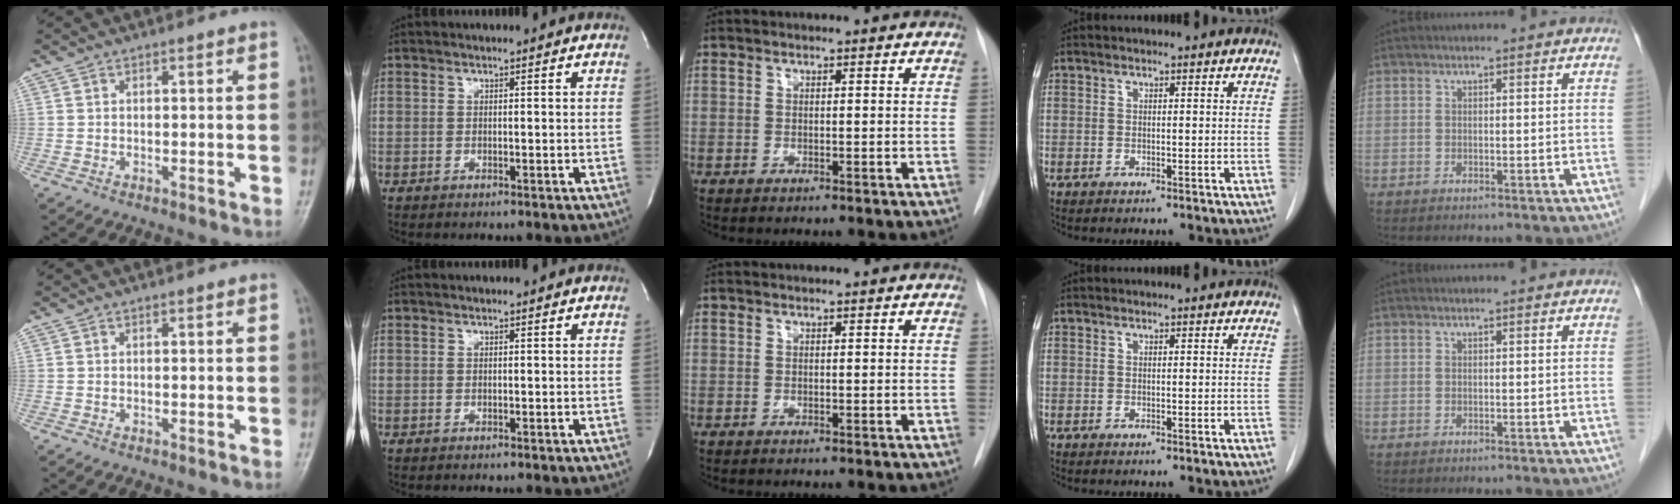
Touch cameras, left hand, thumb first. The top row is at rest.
{}